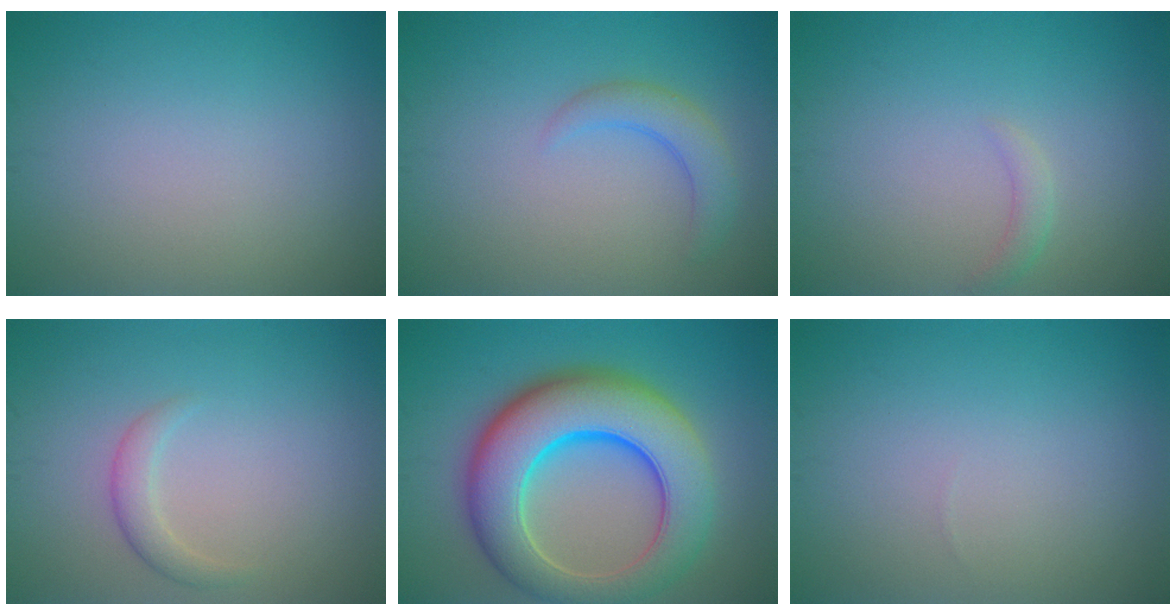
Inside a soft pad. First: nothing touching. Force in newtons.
{"total": 2.6, "press": 2.5, "slide": 0.3}
{"total": 1.1, "press": 1.1, "slide": 0.2}
{"total": 1.6, "press": 1.6, "slide": 0.1}
{"total": 11.4, "press": 11.4, "slide": 0.6}
{"total": 0.0}